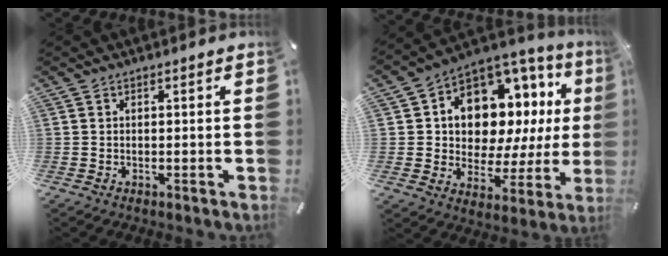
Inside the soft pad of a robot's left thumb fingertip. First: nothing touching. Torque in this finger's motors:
{"motor_torque": [0.73, 1.50, 0.54, -0.02, 0.37]}